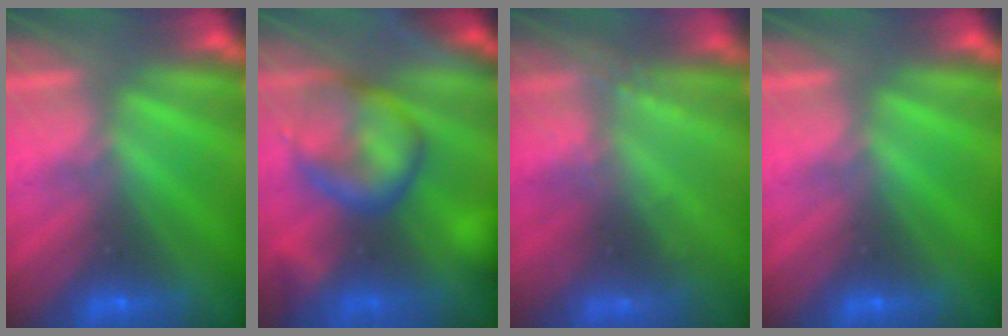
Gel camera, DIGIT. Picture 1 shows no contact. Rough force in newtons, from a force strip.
{"total": 5.8}
{"total": 2.2}
{"total": 0.0}